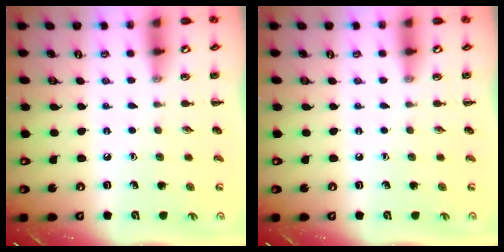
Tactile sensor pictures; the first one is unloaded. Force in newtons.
{"total": 0.0}